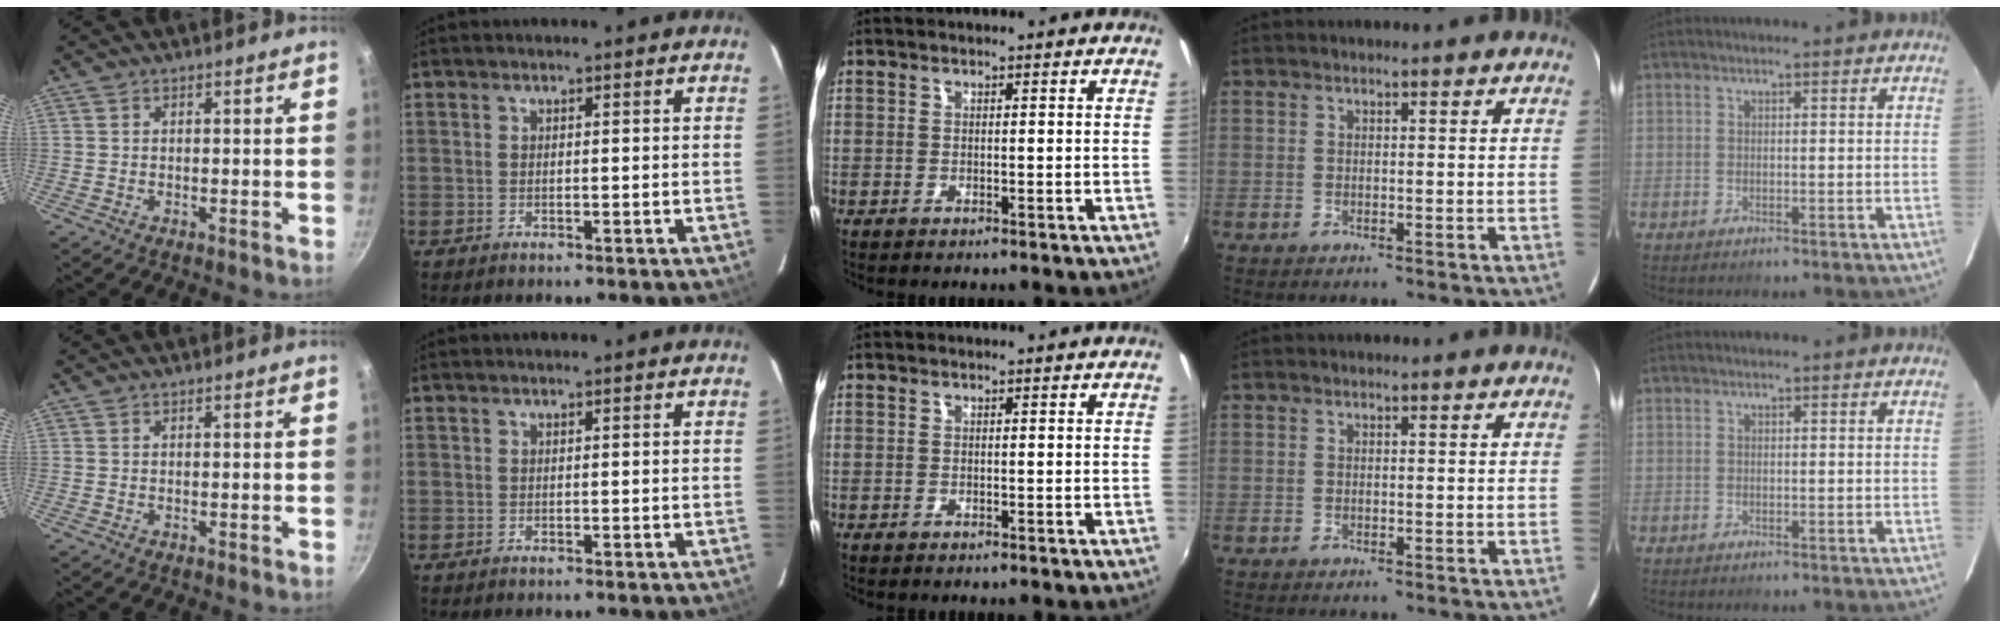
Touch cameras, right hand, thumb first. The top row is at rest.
{}